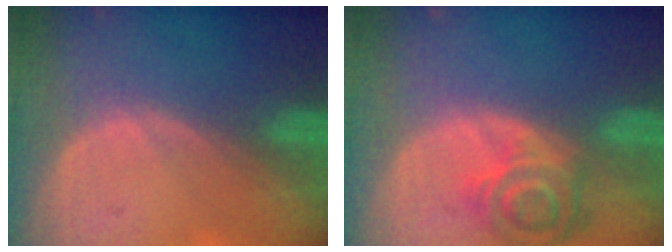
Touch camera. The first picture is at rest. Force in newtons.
{"total": 7.4, "press": 6.6, "slide": 3.4}